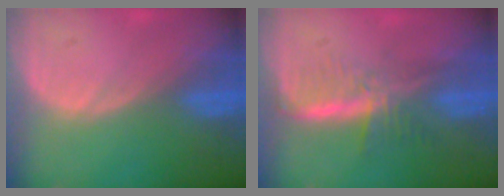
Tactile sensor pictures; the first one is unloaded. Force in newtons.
{"total": 6.0, "press": 5.2, "slide": 3.0}